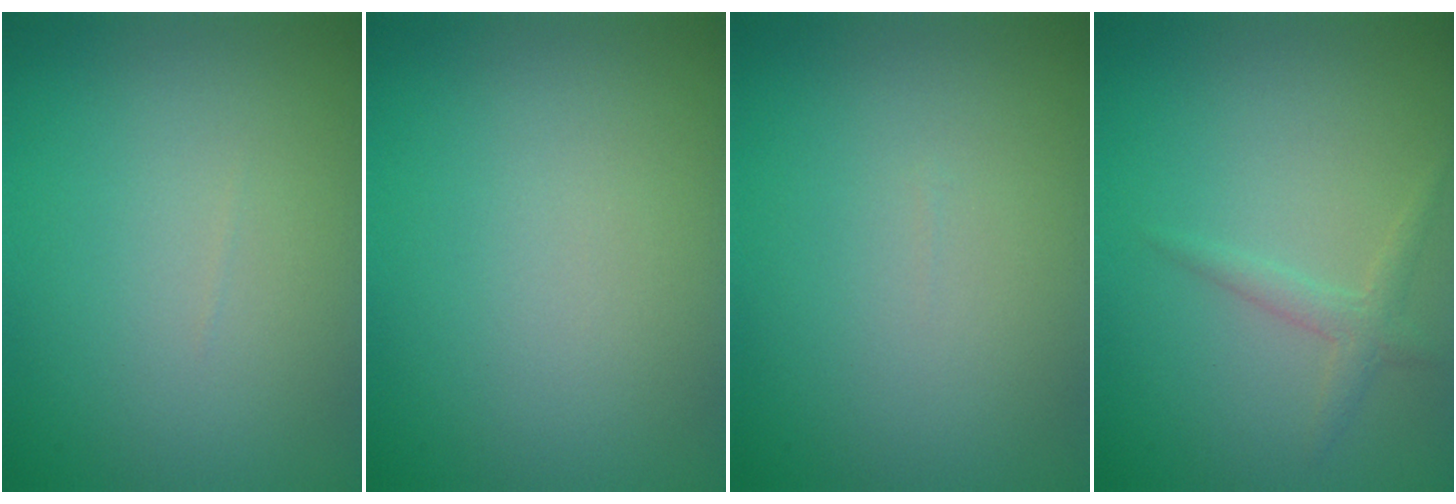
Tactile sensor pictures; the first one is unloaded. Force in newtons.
{"total": 0.0}
{"total": 0.0}
{"total": 1.4, "press": 1.4, "slide": 0.0}